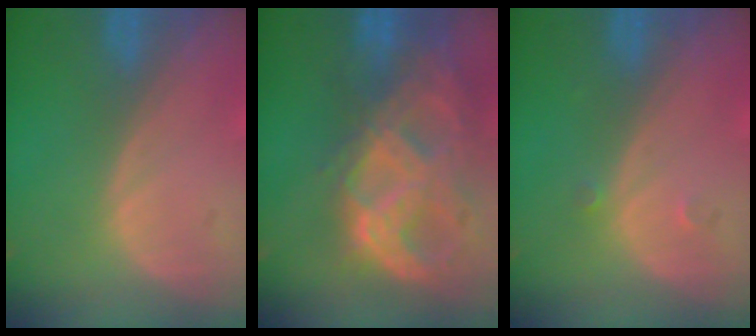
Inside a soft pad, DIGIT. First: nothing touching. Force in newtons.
{"total": 11.4, "press": 9.7, "slide": 6.1}
{"total": 0.9, "press": 0.7, "slide": 0.5}